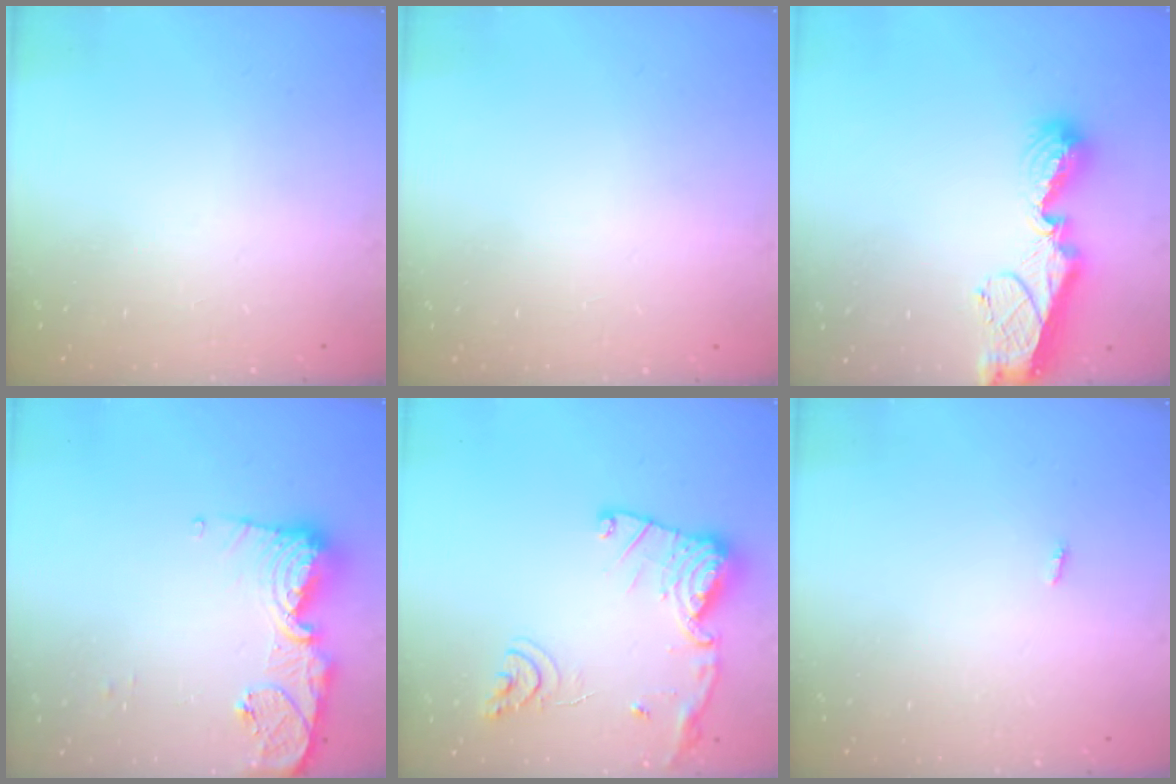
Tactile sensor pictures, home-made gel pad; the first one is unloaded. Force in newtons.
{"total": 0.8, "press": 0.8, "slide": 0.1}
{"total": 11.7, "press": 11.6, "slide": 1.1}
{"total": 13.5, "press": 13.4, "slide": 1.3}
{"total": 16.3, "press": 16.2, "slide": 1.5}
{"total": 2.8, "press": 1.8, "slide": 2.2}